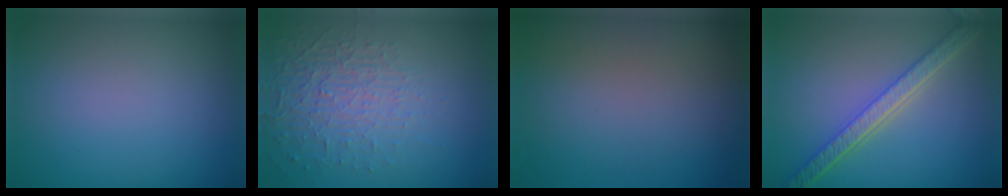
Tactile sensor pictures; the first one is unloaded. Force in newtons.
{"total": 5.5, "press": 3.2, "slide": 4.5}
{"total": 0.0}
{"total": 5.6, "press": 4.3, "slide": 3.5}